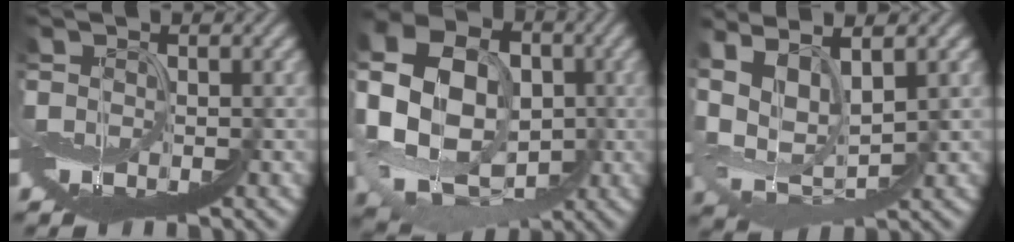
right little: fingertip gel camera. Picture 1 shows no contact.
{"total": 9.9, "force": [-0.9, 8.0, 5.7], "torque": [-0.133, 0.018, -0.013]}
{"total": 5.1, "force": [2.8, 1.5, 4.0], "torque": [-0.099, 0.018, 0.051]}